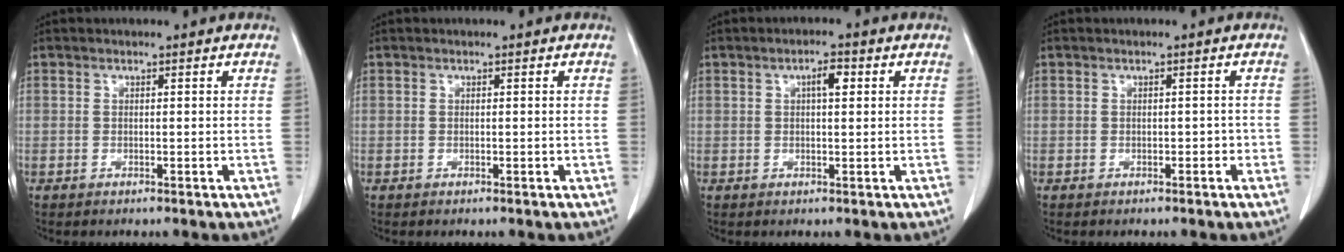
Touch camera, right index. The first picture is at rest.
{"total": 0.0}
{"total": 2.7, "force": [0.8, 0.8, 2.5], "torque": [-0.044, 0.005, 0.013]}
{"total": 0.9, "force": [-0.4, 0.7, 0.5], "torque": [-0.007, 0.004, -0.003]}